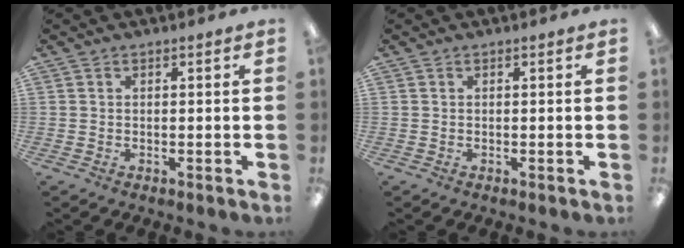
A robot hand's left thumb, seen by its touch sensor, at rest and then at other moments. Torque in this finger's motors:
{"motor_torque": [-0.06, 0.06, -0.07, 0.08, 0.00]}